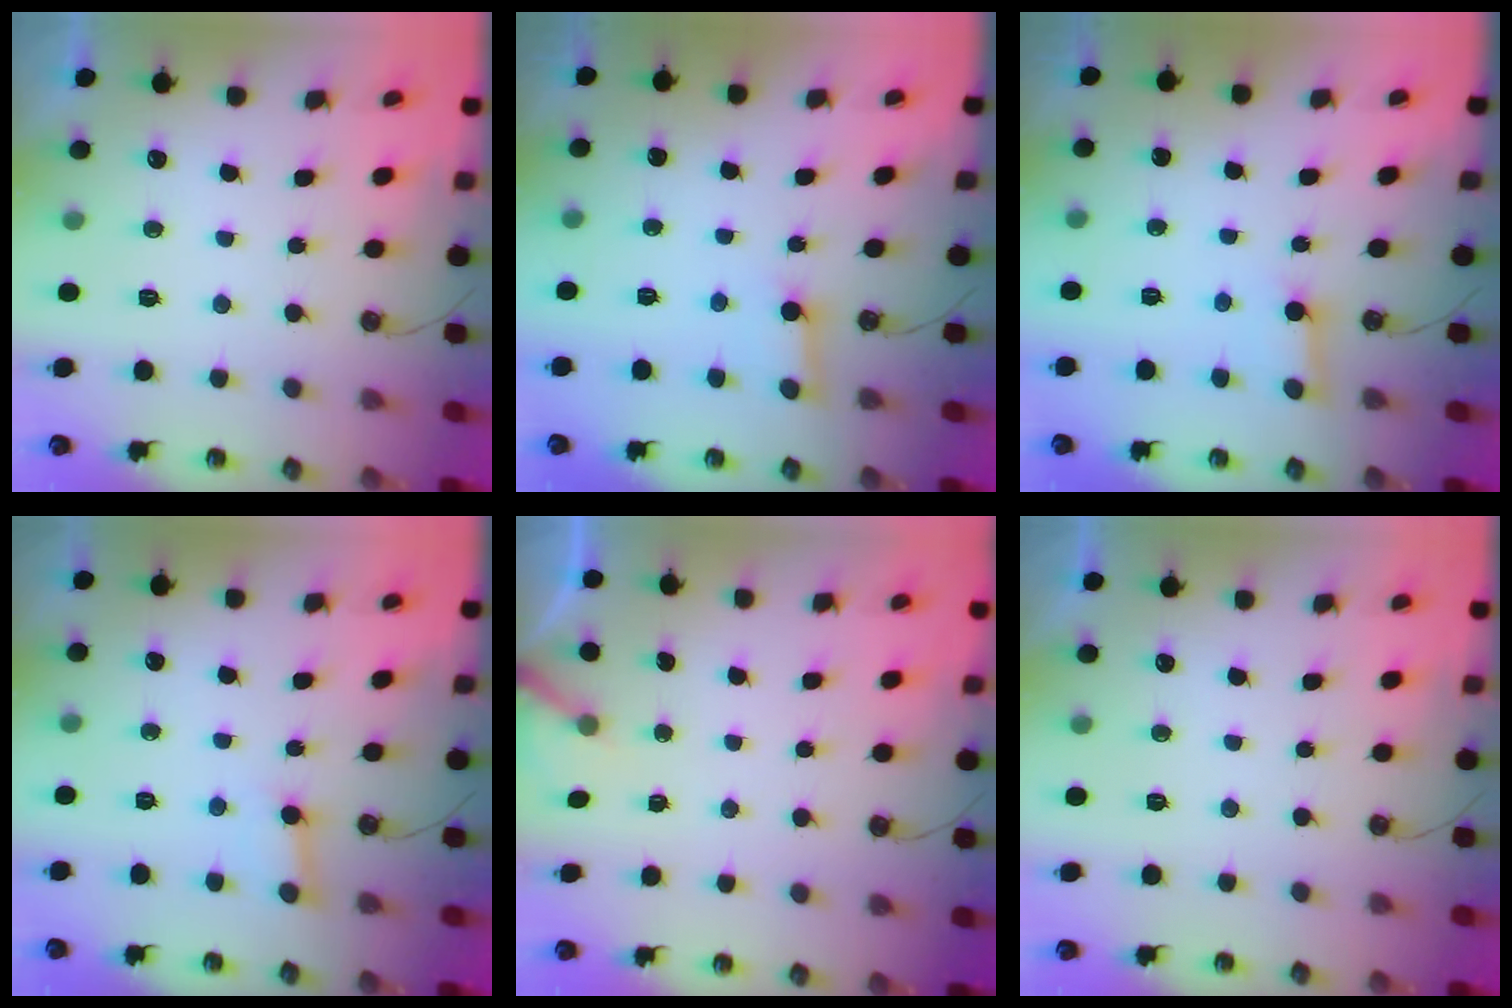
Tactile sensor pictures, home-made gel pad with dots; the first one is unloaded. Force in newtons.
{"total": 3.0, "press": 3.0, "slide": 0.4}
{"total": 3.0, "press": 3.0, "slide": 0.4}
{"total": 3.7, "press": 3.7, "slide": 0.5}
{"total": 2.3, "press": 2.3, "slide": 0.2}
{"total": 0.0}